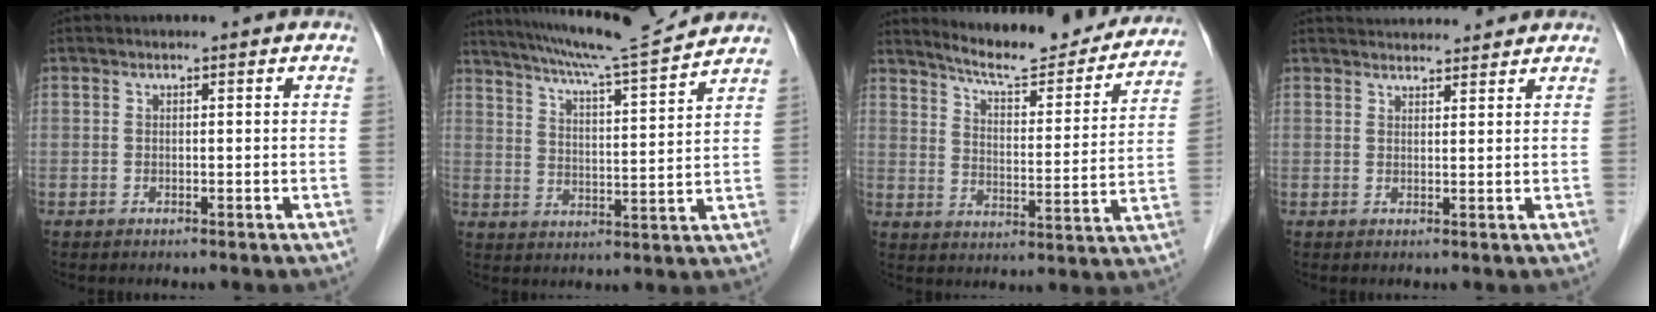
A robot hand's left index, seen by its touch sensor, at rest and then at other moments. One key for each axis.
{"total": 14.0, "fx": 13.0, "fy": -1.4, "fz": 5.1, "tx": -0.096, "ty": -0.008, "tz": 0.197}
{"total": 17.6, "fx": 16.5, "fy": 2.4, "fz": 5.5, "tx": -0.077, "ty": -0.033, "tz": 0.219}
{"total": 6.5, "fx": 6.3, "fy": 1.1, "fz": 1.1, "tx": -0.012, "ty": 0.027, "tz": 0.081}